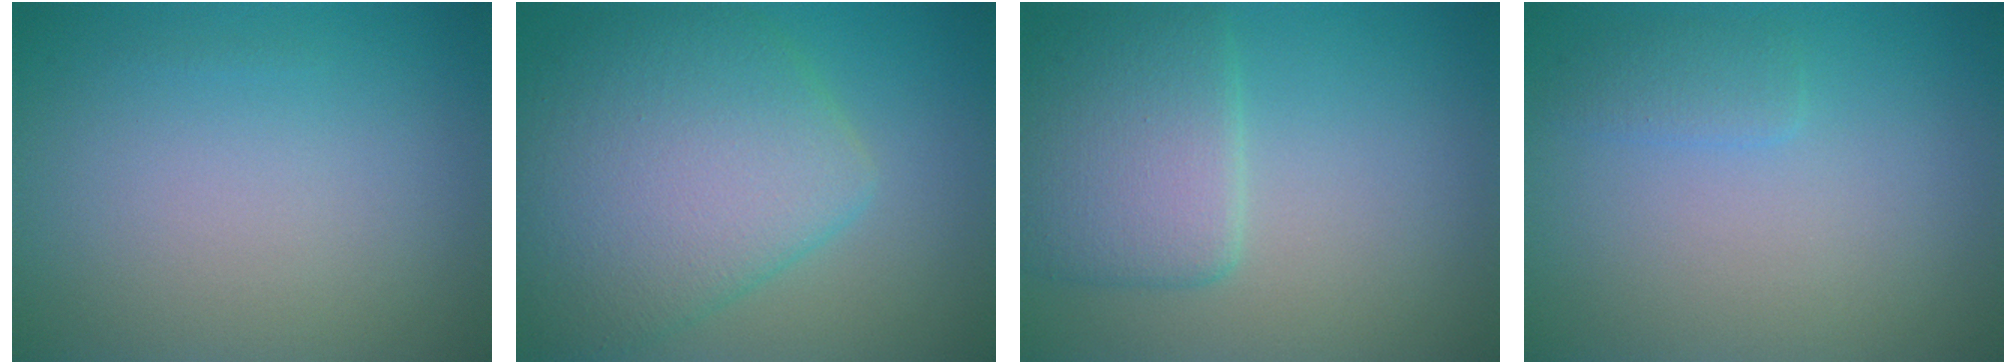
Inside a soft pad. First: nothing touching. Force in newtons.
{"total": 8.3, "press": 8.3, "slide": 0.2}
{"total": 4.6, "press": 4.6, "slide": 0.4}
{"total": 1.3, "press": 1.3, "slide": 0.1}